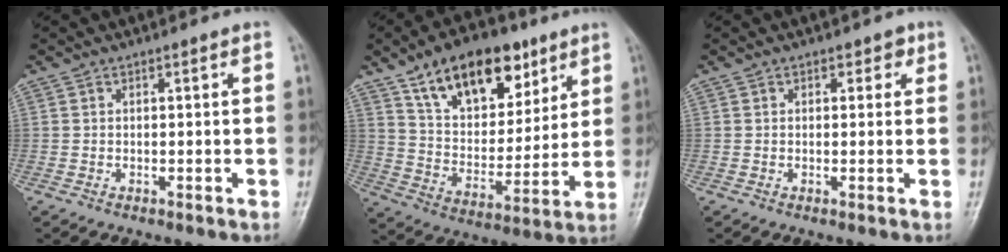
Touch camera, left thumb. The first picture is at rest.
{"total": 20.2, "force": [11.6, 11.3, 12.1], "torque": [-0.142, -0.038, 0.198]}
{"total": 2.4, "force": [1.0, 1.7, 1.2], "torque": [0.010, 0.000, 0.007]}